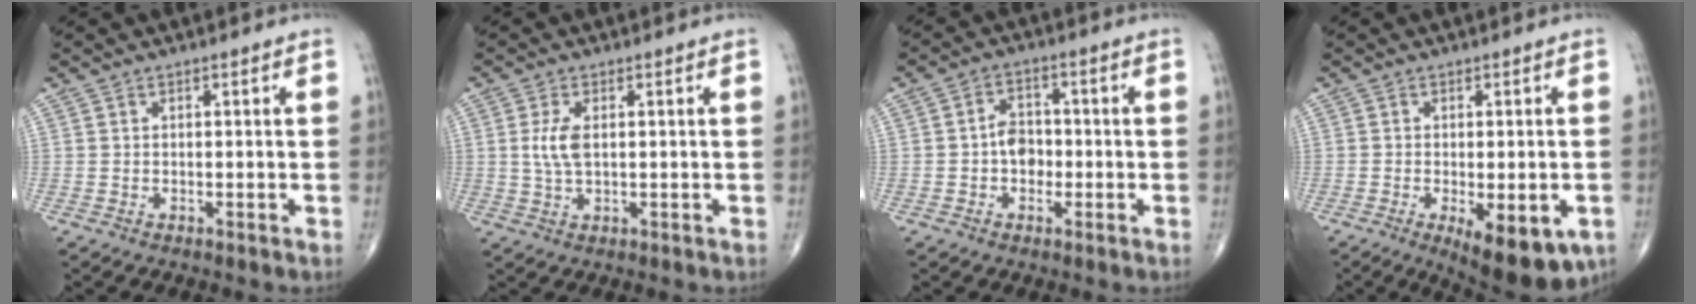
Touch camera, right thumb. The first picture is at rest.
{"total": 4.4, "force": [0.6, 2.0, 3.8], "torque": [-0.088, -0.002, 0.014]}
{"total": 5.0, "force": [-0.9, 3.7, 3.2], "torque": [-0.032, 0.017, -0.023]}
{"total": 12.5, "force": [-5.2, 5.0, 10.2], "torque": [-0.121, -0.008, -0.063]}